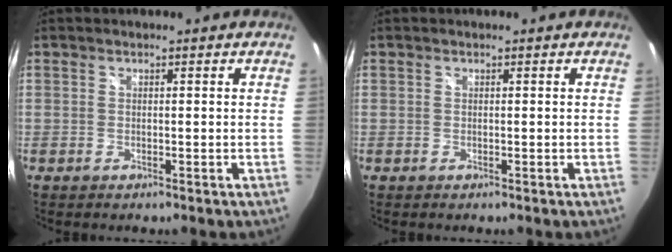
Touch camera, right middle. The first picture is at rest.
{"total": 0.0}